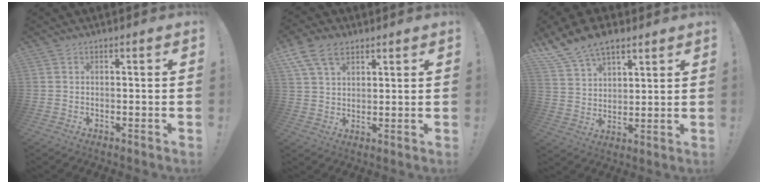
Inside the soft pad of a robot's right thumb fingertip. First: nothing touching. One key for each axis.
{"total": 9.8, "fx": 5.7, "fy": 6.1, "fz": 5.2, "tx": -0.094, "ty": -0.012, "tz": 0.113}
{"total": 11.5, "fx": 8.9, "fy": 5.8, "fz": 4.5, "tx": -0.096, "ty": -0.048, "tz": 0.173}